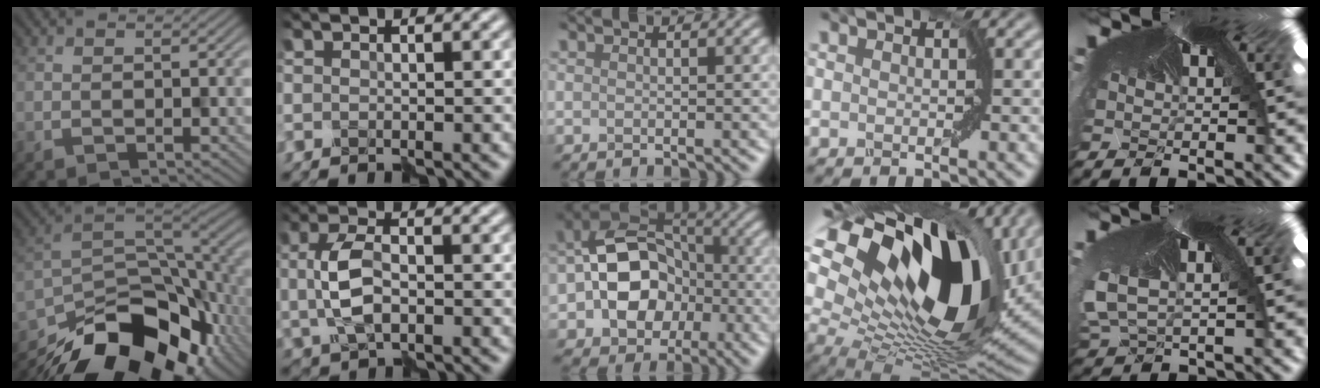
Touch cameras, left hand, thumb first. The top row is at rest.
{"thumb": {"total": 16.4, "force": [-10.5, 7.8, 9.9], "torque": [-0.187, -0.038, -0.164]}, "index": {"total": 4.3, "force": [0.1, 2.3, 3.6], "torque": [-0.082, 0.003, -0.001]}, "middle": {"total": 7.9, "force": [-2.4, 6.1, 4.4], "torque": [-0.085, 0.003, -0.034]}, "ring": {"total": 18.4, "force": [7.7, 10.0, 13.4], "torque": [-0.220, 0.012, 0.146]}, "little": {"total": 3.0, "force": [-2.7, 0.3, -1.3], "torque": [-0.034, -0.046, -0.007]}}